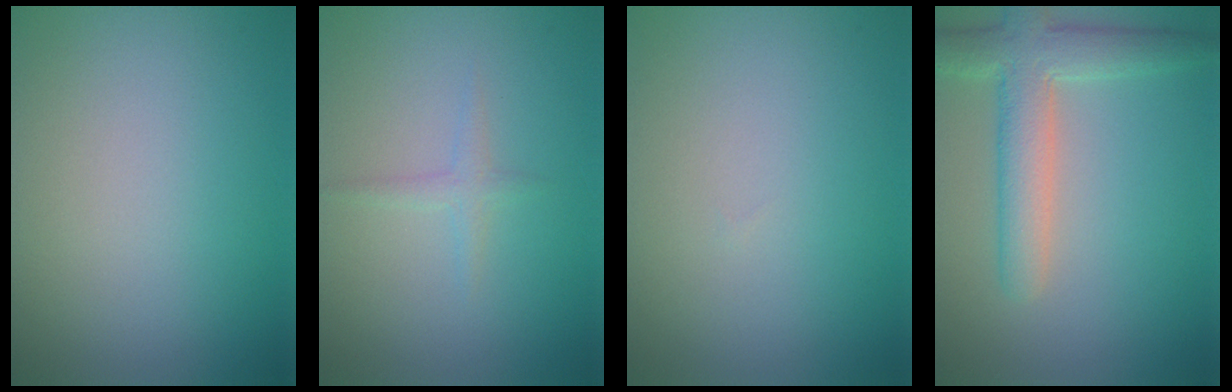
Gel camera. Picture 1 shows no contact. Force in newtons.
{"total": 1.1, "press": 1.1, "slide": 0.0}
{"total": 0.0}
{"total": 5.0, "press": 4.9, "slide": 0.4}